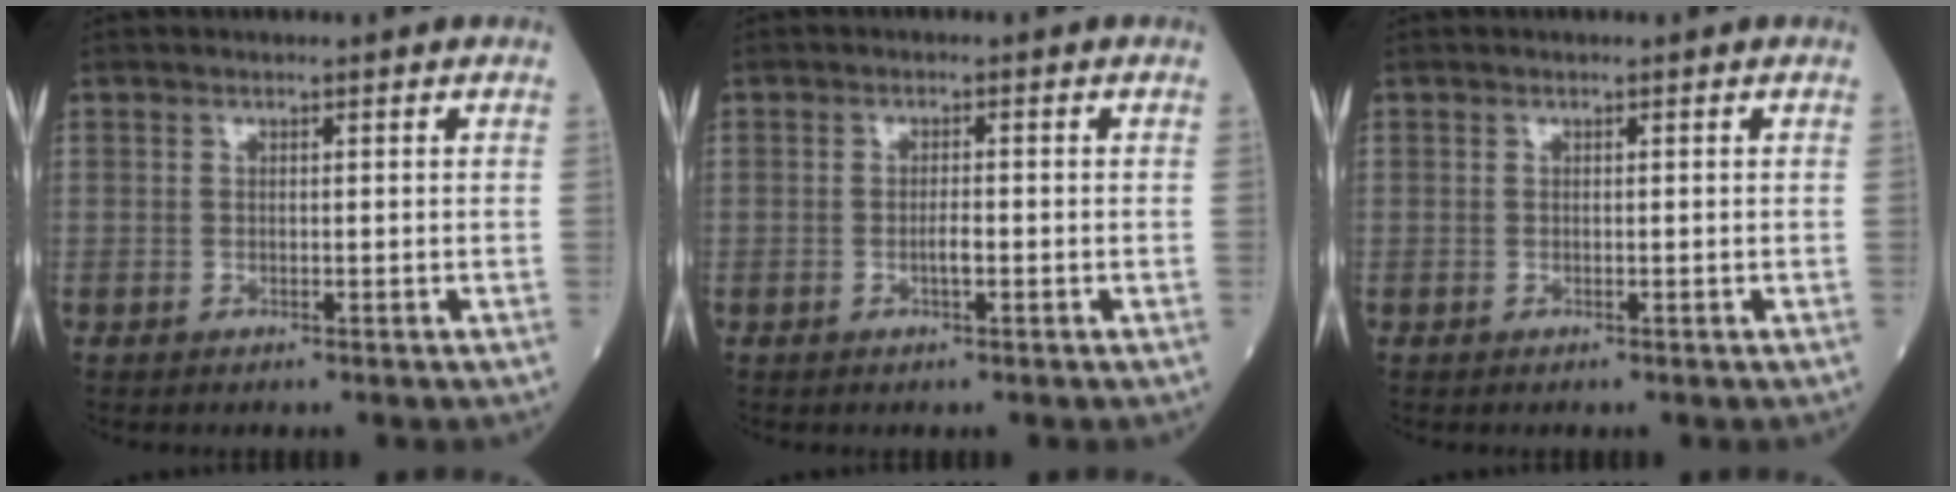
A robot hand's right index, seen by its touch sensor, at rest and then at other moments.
{"total": 1.6, "force": [-0.5, 0.3, 1.5], "torque": [-0.028, 0.002, -0.007]}
{"total": 0.0}